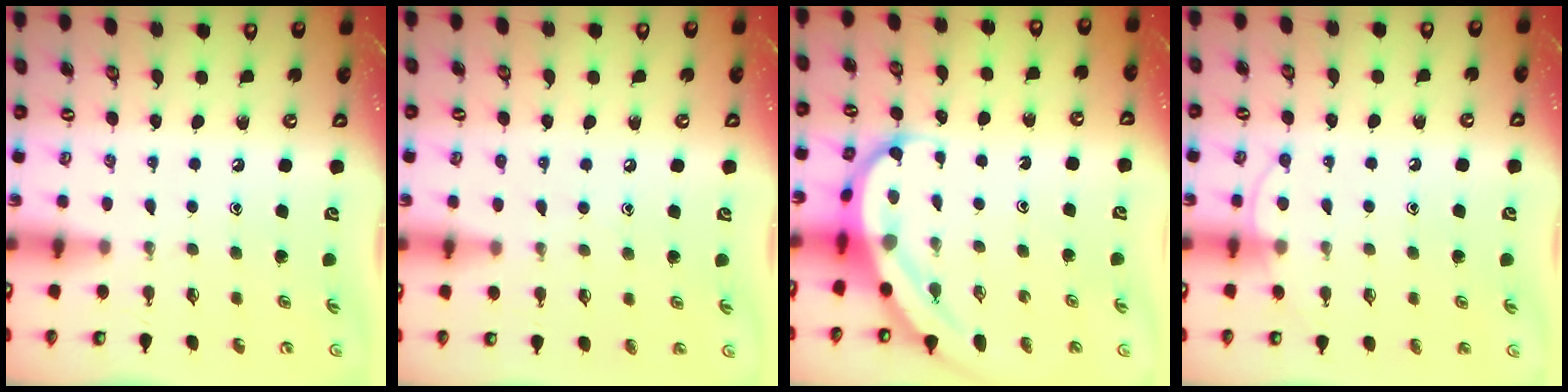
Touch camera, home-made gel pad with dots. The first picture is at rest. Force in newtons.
{"total": 3.5, "press": 3.5, "slide": 0.4}
{"total": 7.0, "press": 6.9, "slide": 1.3}
{"total": 5.7, "press": 5.7, "slide": 0.6}